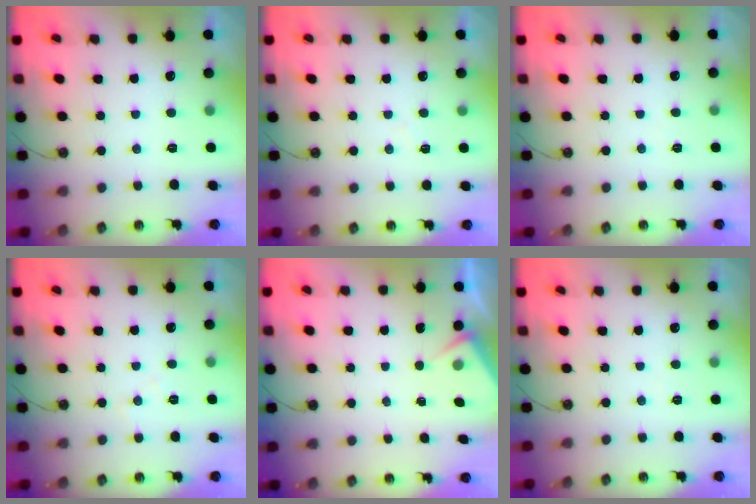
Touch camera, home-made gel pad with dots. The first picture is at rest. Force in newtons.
{"total": 4.2, "press": 4.2, "slide": 0.6}
{"total": 2.6, "press": 2.6, "slide": 0.5}
{"total": 4.0, "press": 3.9, "slide": 0.6}
{"total": 2.8, "press": 2.7, "slide": 0.4}
{"total": 2.6, "press": 2.6, "slide": 0.5}